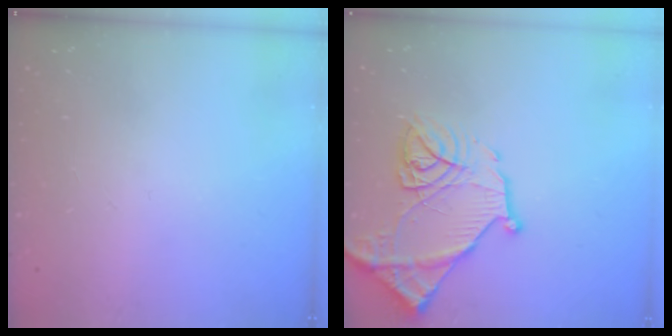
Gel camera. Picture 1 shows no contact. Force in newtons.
{"total": 17.5, "press": 17.4, "slide": 1.9}